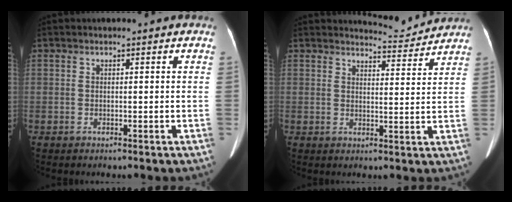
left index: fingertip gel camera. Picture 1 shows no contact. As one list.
[{"total": 4.6, "force": [4.6, -0.2, -0.7], "torque": [-0.003, -0.014, 0.063]}]